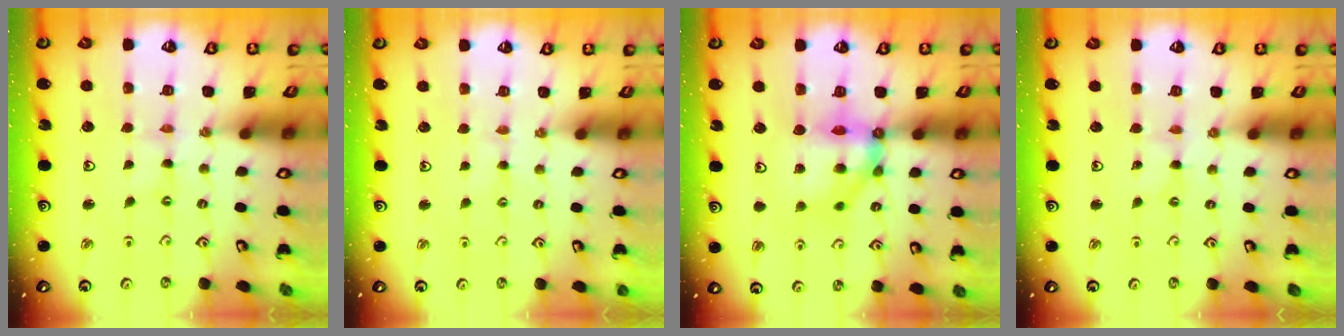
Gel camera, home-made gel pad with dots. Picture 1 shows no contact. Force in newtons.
{"total": 1.9, "press": 1.9, "slide": 0.3}
{"total": 10.0, "press": 10.0, "slide": 1.0}
{"total": 0.8, "press": 0.8, "slide": 0.1}